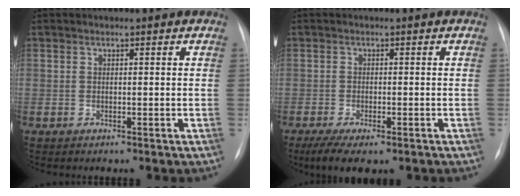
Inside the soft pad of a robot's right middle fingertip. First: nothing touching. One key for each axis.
{"total": 7.2, "fx": -4.8, "fy": 2.3, "fz": 4.8, "tx": -0.075, "ty": -0.017, "tz": -0.072}